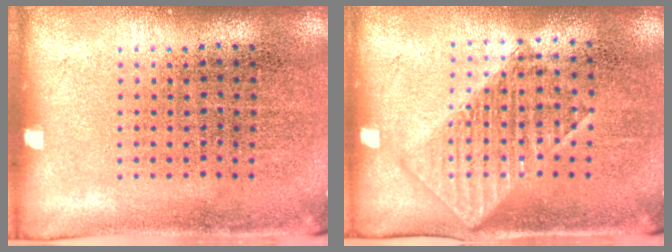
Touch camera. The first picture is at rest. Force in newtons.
{"total": 1.4, "press": 1.3, "slide": 0.5}